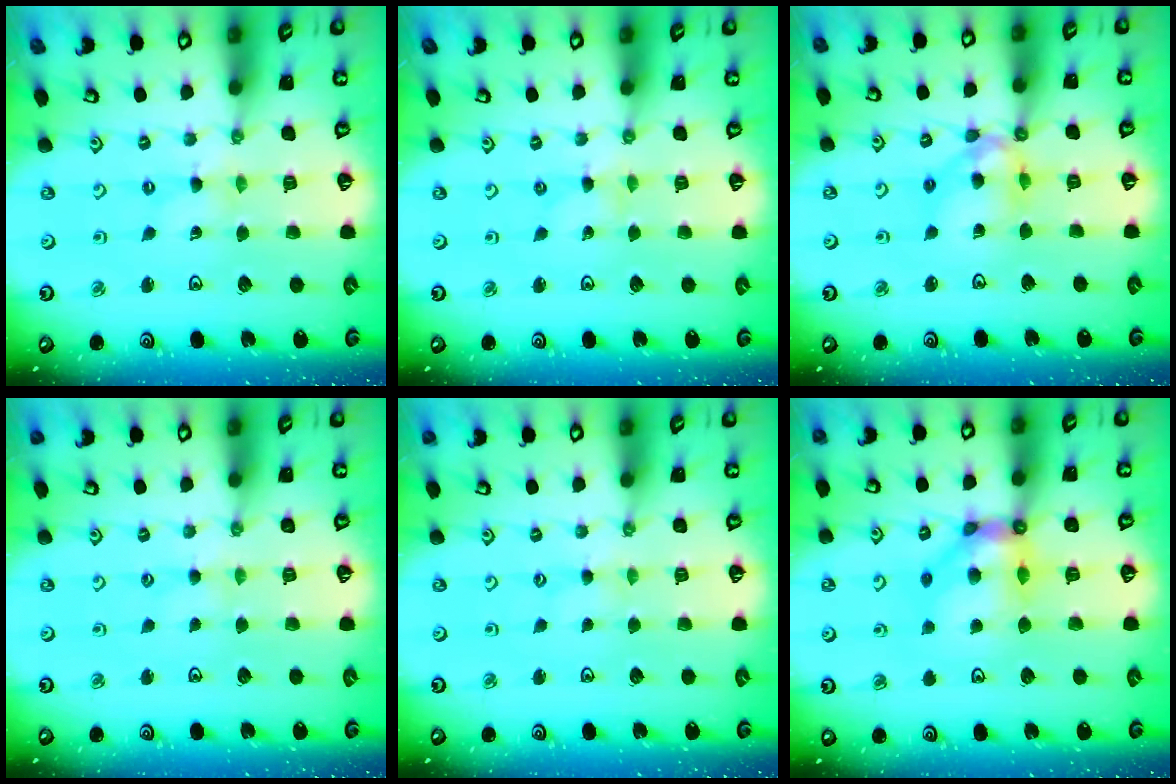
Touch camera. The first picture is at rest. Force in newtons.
{"total": 0.0}
{"total": 10.9, "press": 10.8, "slide": 1.2}
{"total": 0.7, "press": 0.7, "slide": 0.2}
{"total": 0.0}
{"total": 11.3, "press": 11.1, "slide": 2.0}